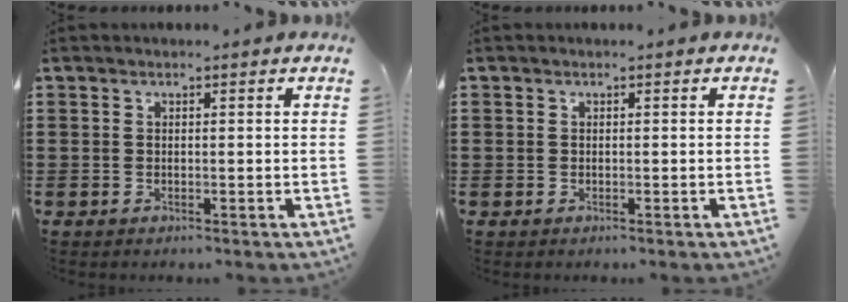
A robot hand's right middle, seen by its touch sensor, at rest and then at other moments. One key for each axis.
{"total": 0.7, "fx": -0.2, "fy": 0.7, "fz": 0.0, "tx": -0.001, "ty": 0.005, "tz": -0.006}